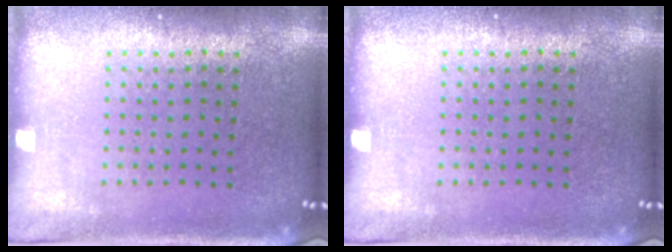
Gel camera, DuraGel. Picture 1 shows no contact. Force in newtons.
{"total": 0.0}